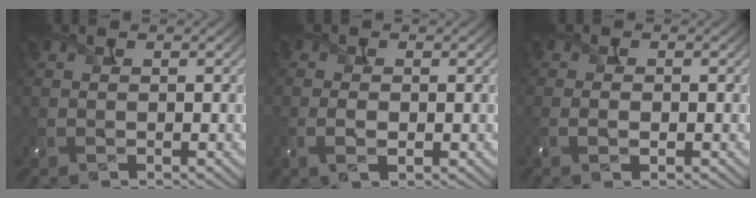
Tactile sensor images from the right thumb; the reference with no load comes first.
{"total": 2.1, "force": [-0.6, 0.9, 1.8], "torque": [-0.039, -0.003, -0.010]}
{"total": 1.8, "force": [-0.7, 0.6, 1.6], "torque": [-0.031, -0.002, -0.011]}